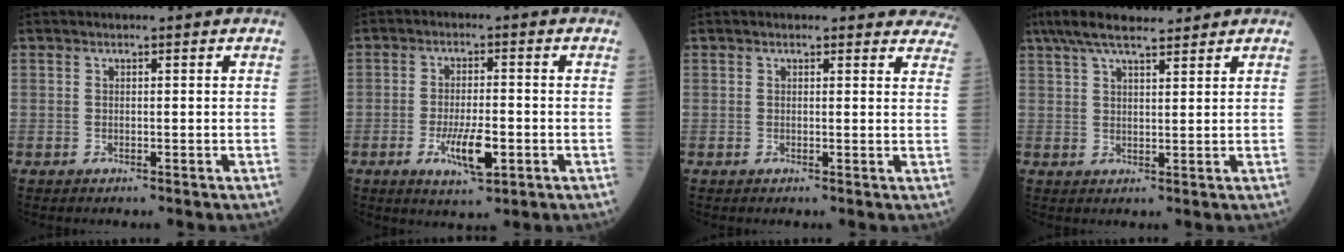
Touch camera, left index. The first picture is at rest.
{"total": 6.5, "force": [-2.3, 1.6, 5.8], "torque": [-0.110, -0.007, -0.036]}
{"total": 8.6, "force": [8.1, 2.4, 1.1], "torque": [0.031, -0.011, 0.054]}
{"total": 8.6, "force": [7.0, 1.7, 4.8], "torque": [-0.087, 0.031, 0.121]}